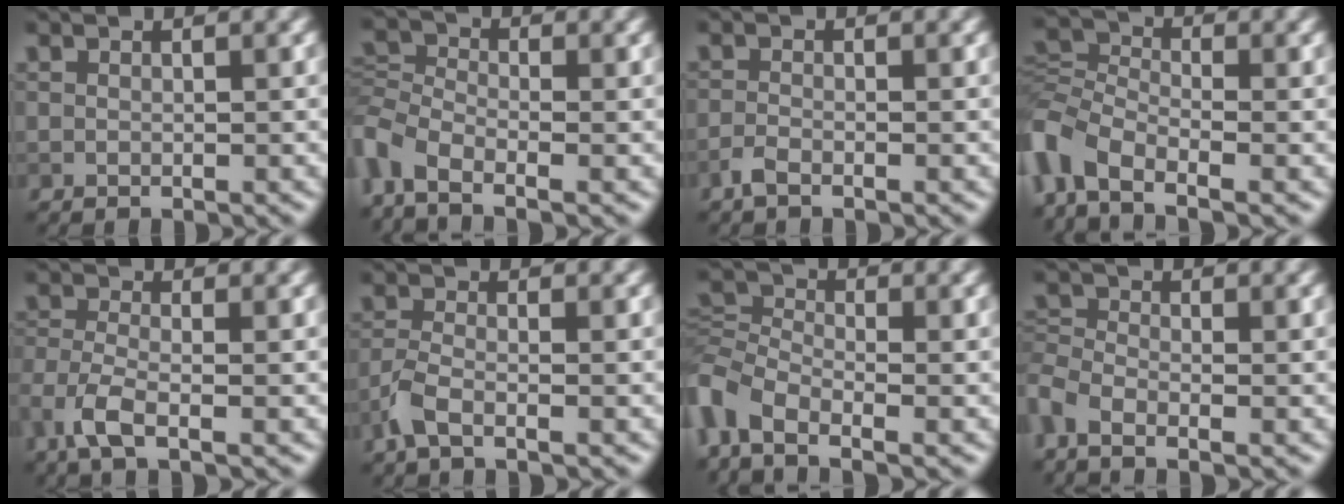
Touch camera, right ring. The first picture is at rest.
{"total": 4.6, "force": [-2.5, 2.4, 3.0], "torque": [-0.067, -0.001, -0.070]}
{"total": 1.4, "force": [-1.0, 0.4, 0.9], "torque": [-0.021, 0.000, -0.025]}
{"total": 6.2, "force": [-3.0, 3.5, 4.3], "torque": [-0.093, 0.005, -0.078]}
{"total": 3.8, "force": [-2.2, 1.4, 2.8], "torque": [-0.070, -0.008, -0.056]}
{"total": 2.7, "force": [-1.7, 0.8, 1.9], "torque": [-0.048, -0.003, -0.046]}
{"total": 5.3, "force": [-2.7, 2.9, 3.5], "torque": [-0.078, 0.003, -0.073]}
{"total": 3.1, "force": [-1.8, 1.4, 2.1], "torque": [-0.058, -0.011, -0.048]}